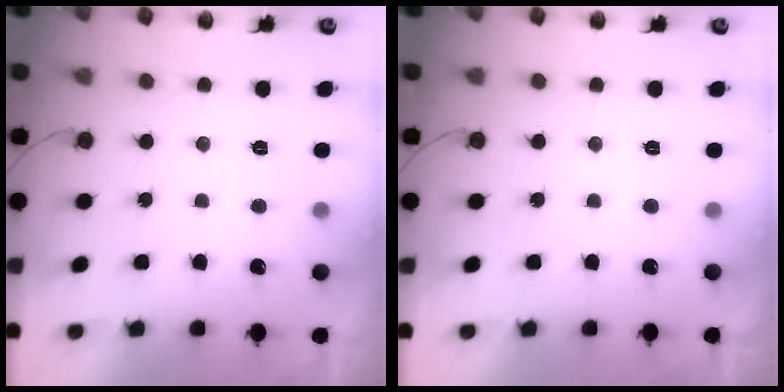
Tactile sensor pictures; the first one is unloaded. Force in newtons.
{"total": 1.7, "press": 1.7, "slide": 0.0}